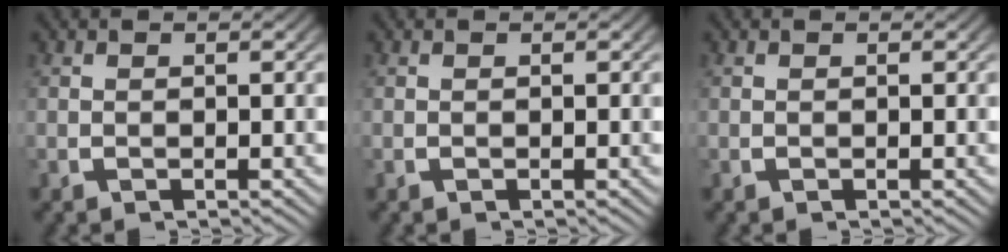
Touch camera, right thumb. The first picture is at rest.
{"total": 0.0}
{"total": 0.0}